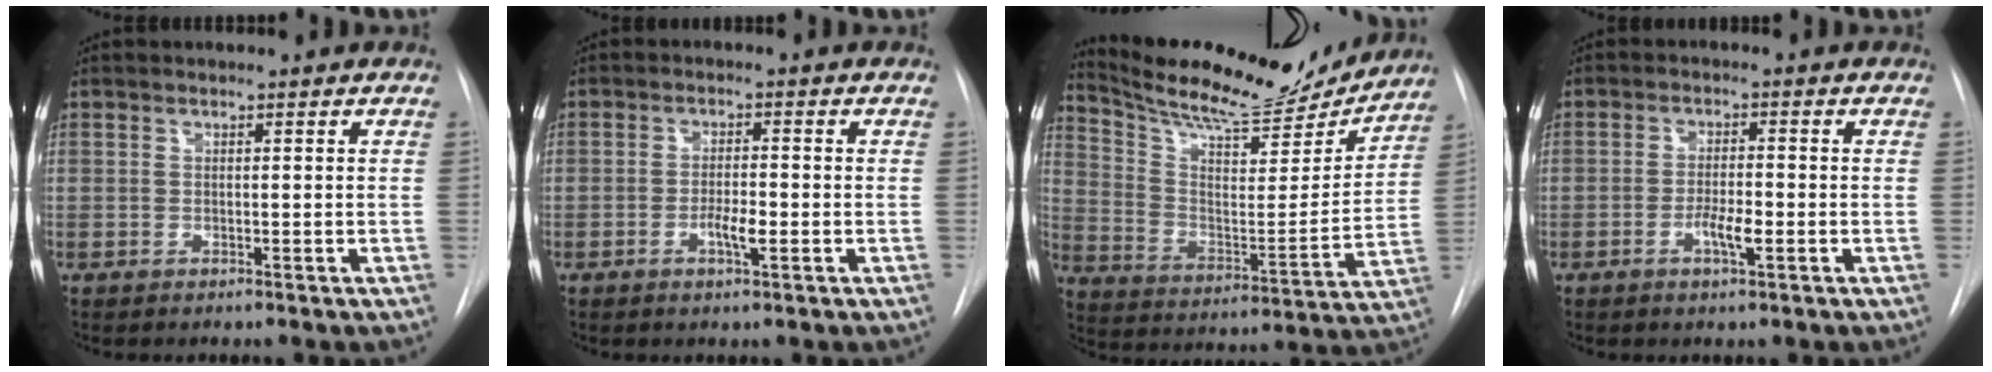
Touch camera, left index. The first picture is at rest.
{"total": 3.3, "force": [-1.8, 0.6, 2.7], "torque": [-0.048, -0.005, -0.028]}
{"total": 18.8, "force": [17.8, 3.4, 5.4], "torque": [-0.099, -0.037, 0.271]}
{"total": 3.7, "force": [-2.0, 0.6, 3.0], "torque": [-0.055, -0.005, -0.032]}